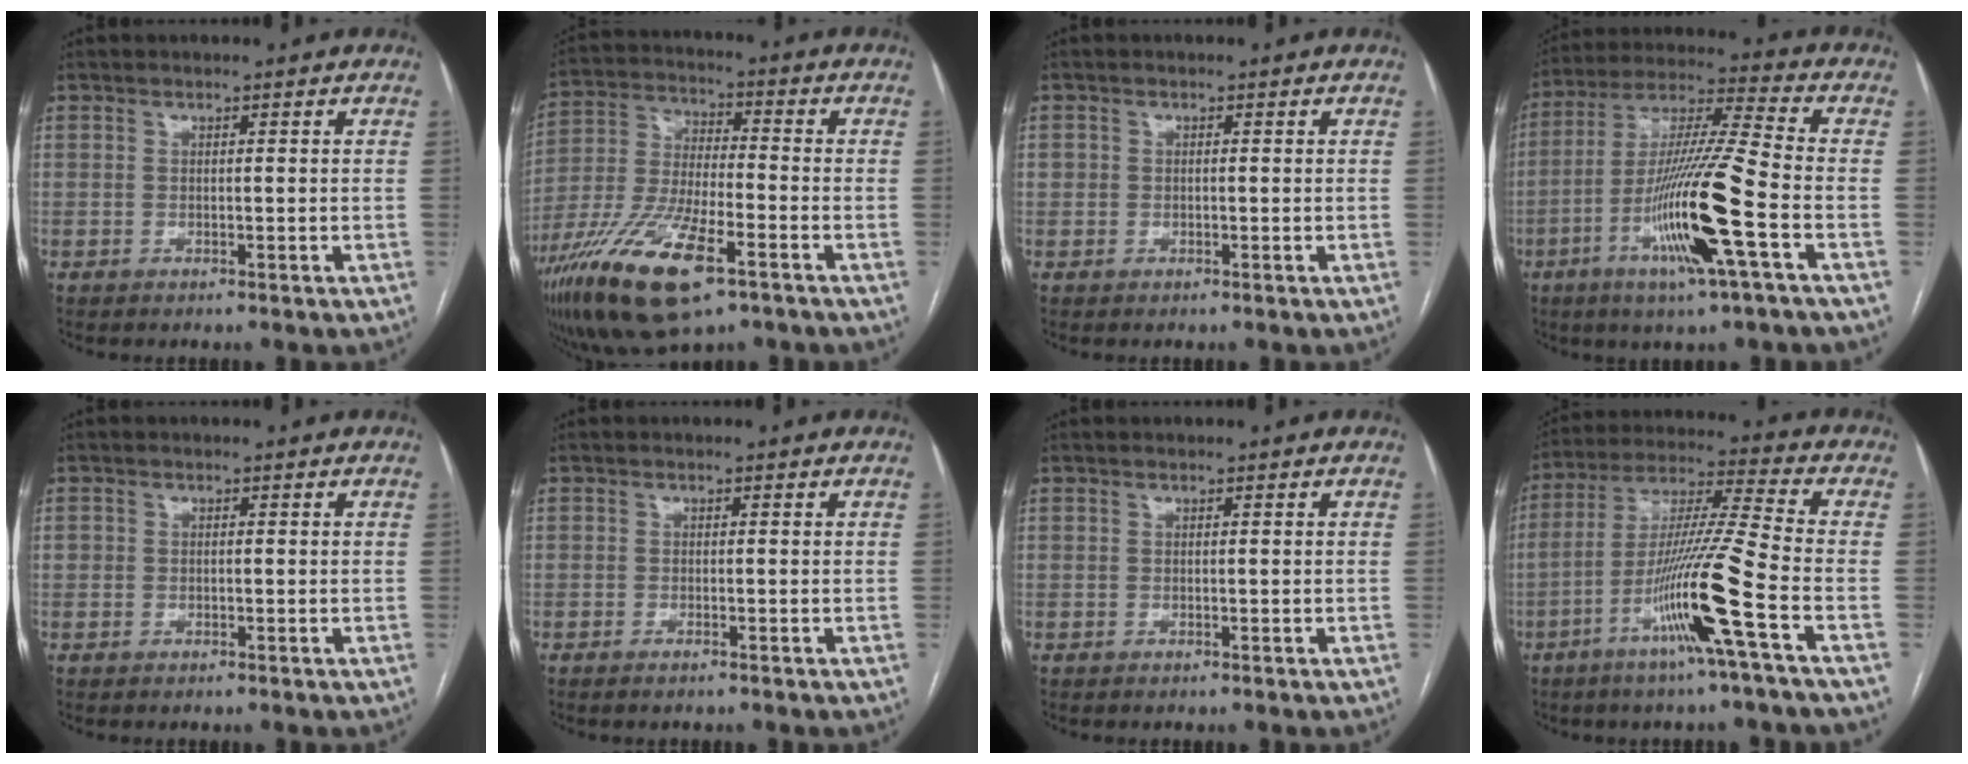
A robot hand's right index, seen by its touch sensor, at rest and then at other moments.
{"total": 17.7, "force": [-9.6, 4.8, 14.1], "torque": [-0.302, -0.030, -0.173]}
{"total": 0.8, "force": [0.0, 0.8, 0.3], "torque": [0.000, 0.008, 0.000]}
{"total": 16.9, "force": [-5.9, -0.3, 15.8], "torque": [-0.310, -0.012, -0.112]}
{"total": 0.8, "force": [-0.1, 0.7, 0.3], "torque": [-0.001, 0.007, 0.000]}
{"total": 0.8, "force": [-0.7, 0.0, 0.5], "torque": [-0.010, -0.001, -0.011]}
{"total": 0.0}
{"total": 14.8, "force": [-6.1, -1.8, 13.3], "torque": [-0.256, -0.009, -0.117]}